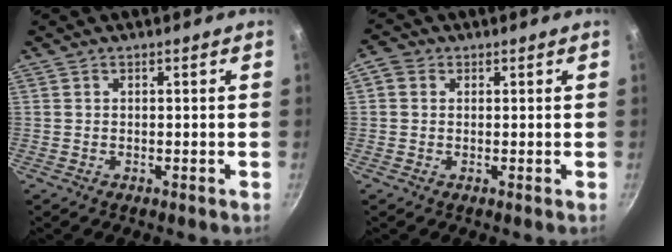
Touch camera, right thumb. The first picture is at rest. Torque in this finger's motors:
{"motor_torque": [-0.96, 0.48, -0.09, -0.37, -0.05]}